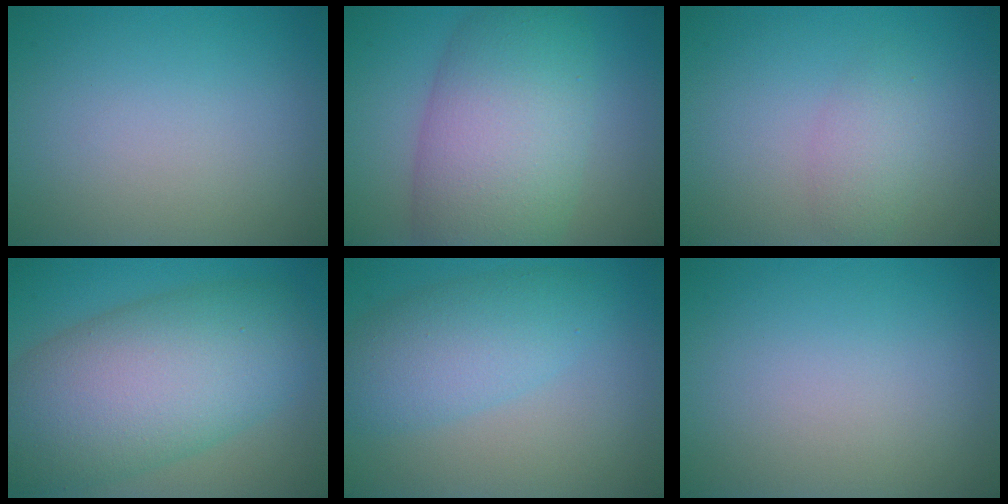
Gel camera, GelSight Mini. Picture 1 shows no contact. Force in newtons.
{"total": 10.3, "press": 10.3, "slide": 0.2}
{"total": 2.0, "press": 2.0, "slide": 0.1}
{"total": 12.0, "press": 11.9, "slide": 0.6}
{"total": 4.9, "press": 4.9, "slide": 0.1}
{"total": 0.0}